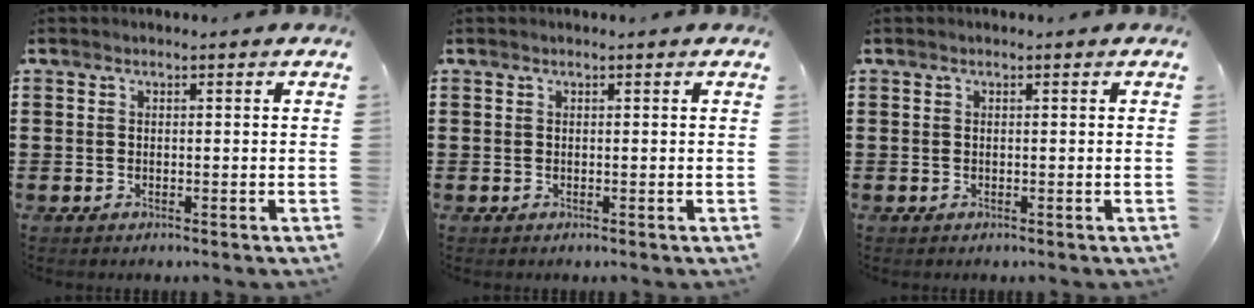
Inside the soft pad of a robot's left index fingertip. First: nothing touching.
{"total": 0.0}
{"total": 0.0}